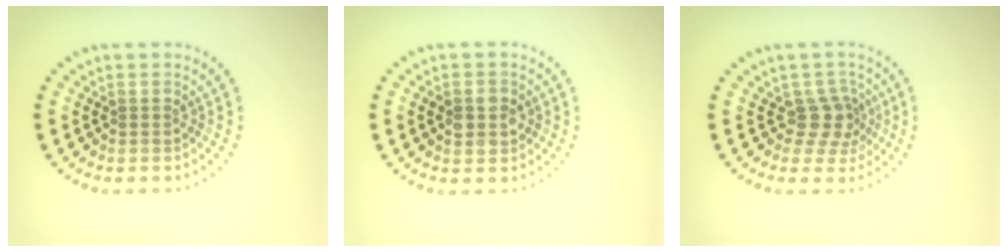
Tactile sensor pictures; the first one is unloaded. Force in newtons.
{"total": 2.4, "press": 2.4, "slide": 0.2}
{"total": 2.6, "press": 2.0, "slide": 1.7}